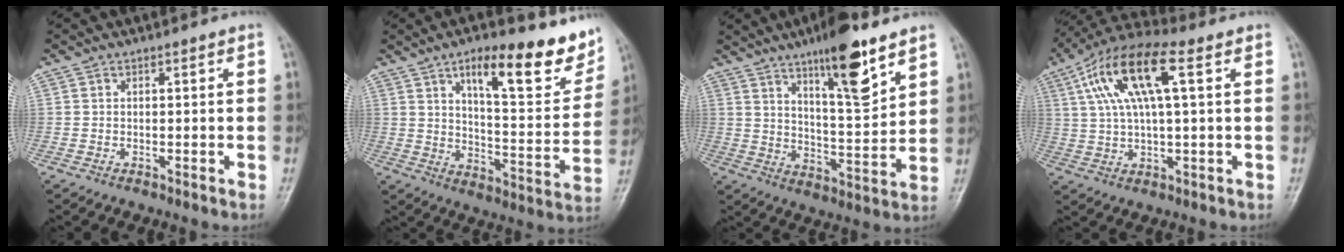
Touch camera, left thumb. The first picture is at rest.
{"total": 19.2, "force": [11.6, 6.3, 13.9], "torque": [-0.144, -0.062, 0.172]}
{"total": 14.2, "force": [8.8, 3.3, 10.7], "torque": [-0.152, -0.053, 0.146]}
{"total": 14.4, "force": [4.7, 4.7, 12.7], "torque": [-0.257, 0.025, 0.081]}